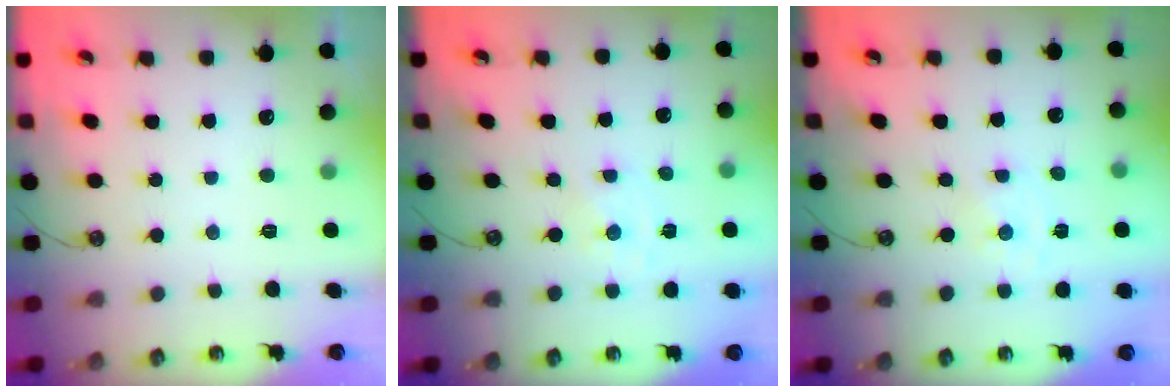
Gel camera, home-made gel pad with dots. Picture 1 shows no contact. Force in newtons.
{"total": 0.0}
{"total": 0.0}